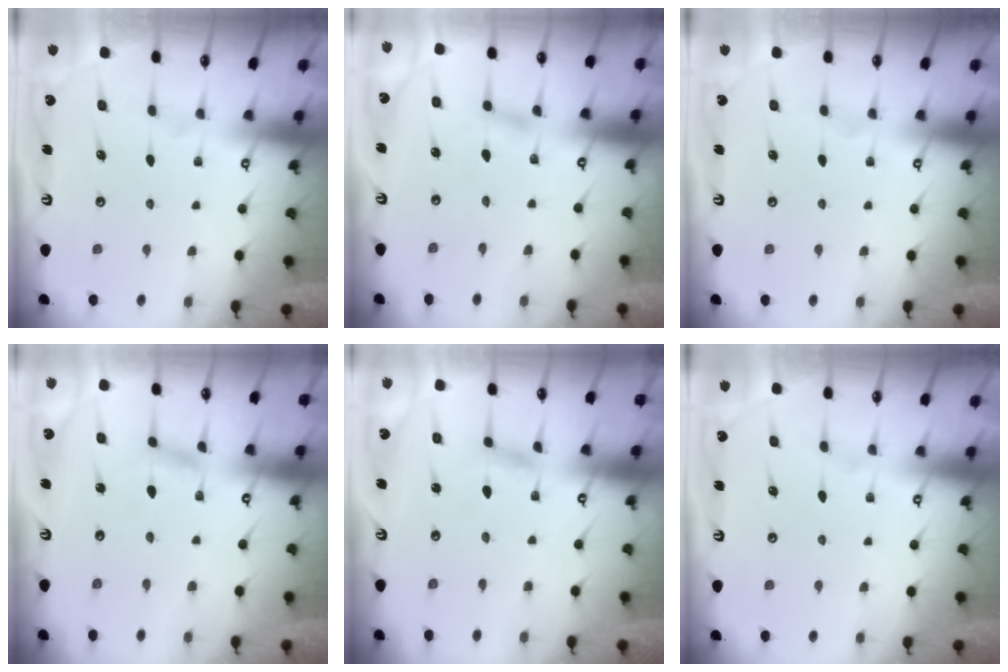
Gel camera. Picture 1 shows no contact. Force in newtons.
{"total": 2.8, "press": 2.8, "slide": 0.3}
{"total": 0.0}
{"total": 2.7, "press": 2.7, "slide": 0.1}
{"total": 2.5, "press": 2.5, "slide": 0.2}
{"total": 0.0}